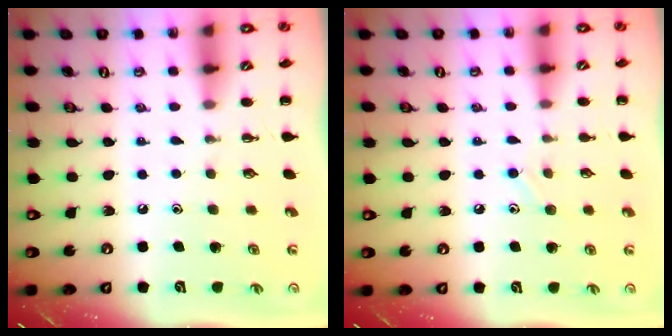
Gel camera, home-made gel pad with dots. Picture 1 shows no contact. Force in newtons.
{"total": 7.6, "press": 7.2, "slide": 2.6}